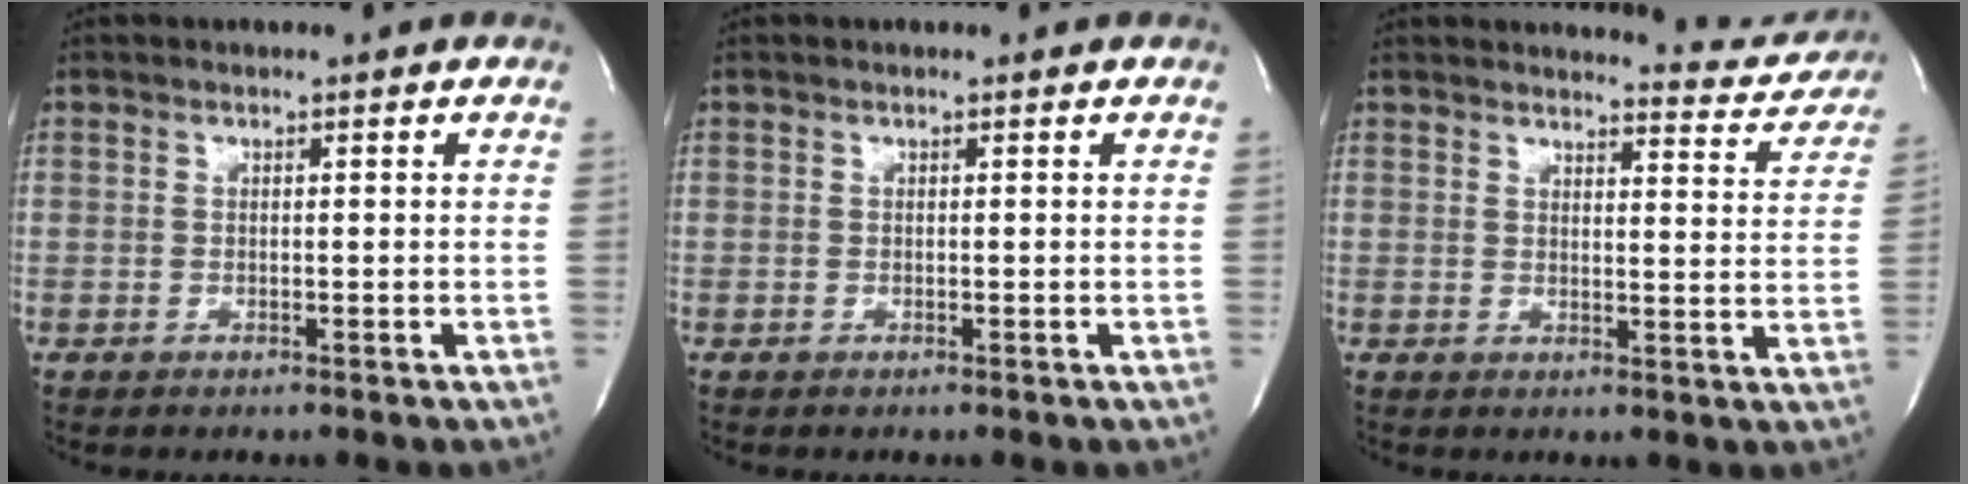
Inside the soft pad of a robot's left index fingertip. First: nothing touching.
{"total": 0.0}
{"total": 7.5, "force": [7.5, 0.7, -0.1], "torque": [0.014, -0.046, 0.067]}